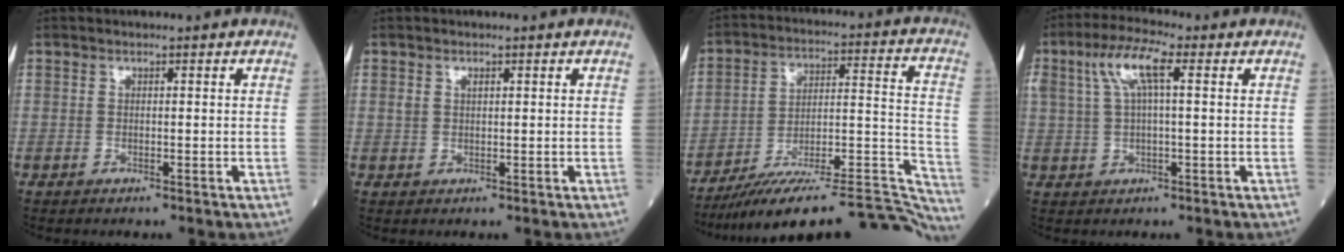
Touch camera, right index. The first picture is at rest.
{"total": 1.2, "force": [0.6, 0.7, 0.8], "torque": [-0.021, 0.008, 0.014]}
{"total": 27.9, "force": [-25.4, 1.8, 11.3], "torque": [-0.083, 0.017, -0.363]}
{"total": 6.8, "force": [2.3, 1.4, 6.3], "torque": [-0.133, 0.025, 0.044]}